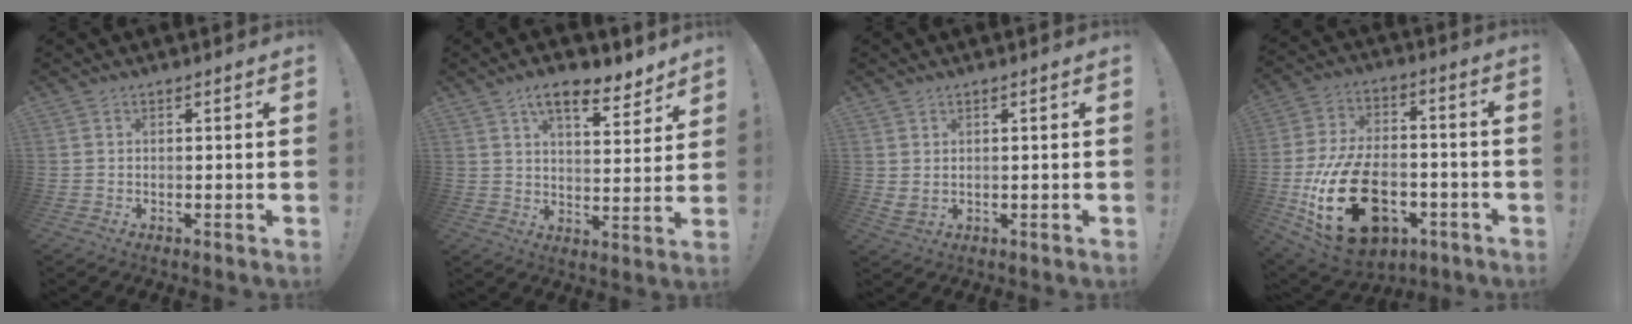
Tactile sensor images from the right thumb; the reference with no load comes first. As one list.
[{"total": 10.7, "force": [7.6, 3.8, 6.5], "torque": [-0.093, -0.047, 0.132]}, {"total": 2.2, "force": [1.4, 0.8, 1.5], "torque": [-0.028, -0.005, 0.026]}, {"total": 25.8, "force": [-7.9, 16.2, 18.5], "torque": [-0.342, 0.055, -0.109]}]